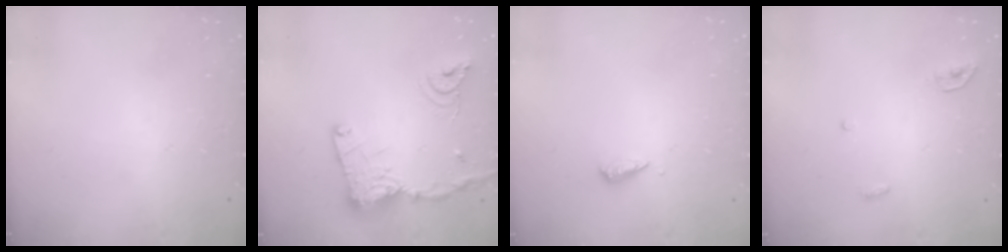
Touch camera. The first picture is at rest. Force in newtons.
{"total": 17.9, "press": 17.8, "slide": 1.6}
{"total": 3.1, "press": 3.1, "slide": 0.3}
{"total": 3.5, "press": 3.5, "slide": 0.3}